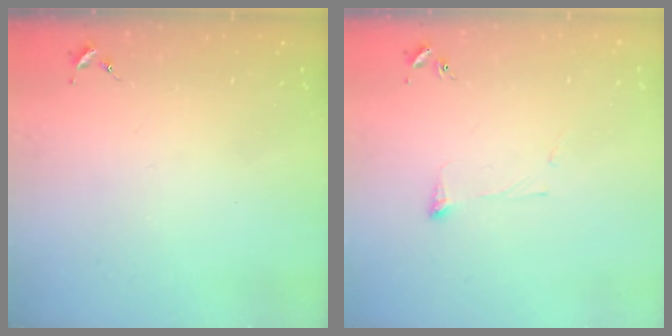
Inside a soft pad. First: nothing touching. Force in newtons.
{"total": 3.9, "press": 3.8, "slide": 0.9}